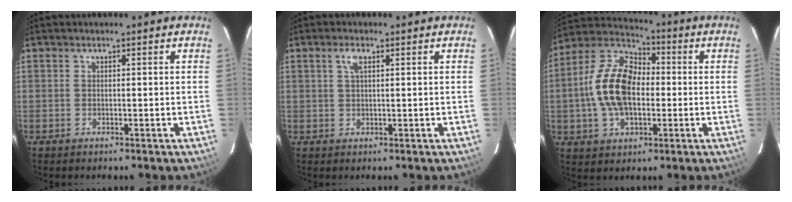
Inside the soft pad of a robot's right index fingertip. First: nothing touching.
{"total": 2.2, "force": [1.0, 0.8, 1.8], "torque": [-0.036, 0.006, 0.018]}
{"total": 15.3, "force": [-1.1, 9.2, 12.2], "torque": [-0.249, 0.018, -0.024]}